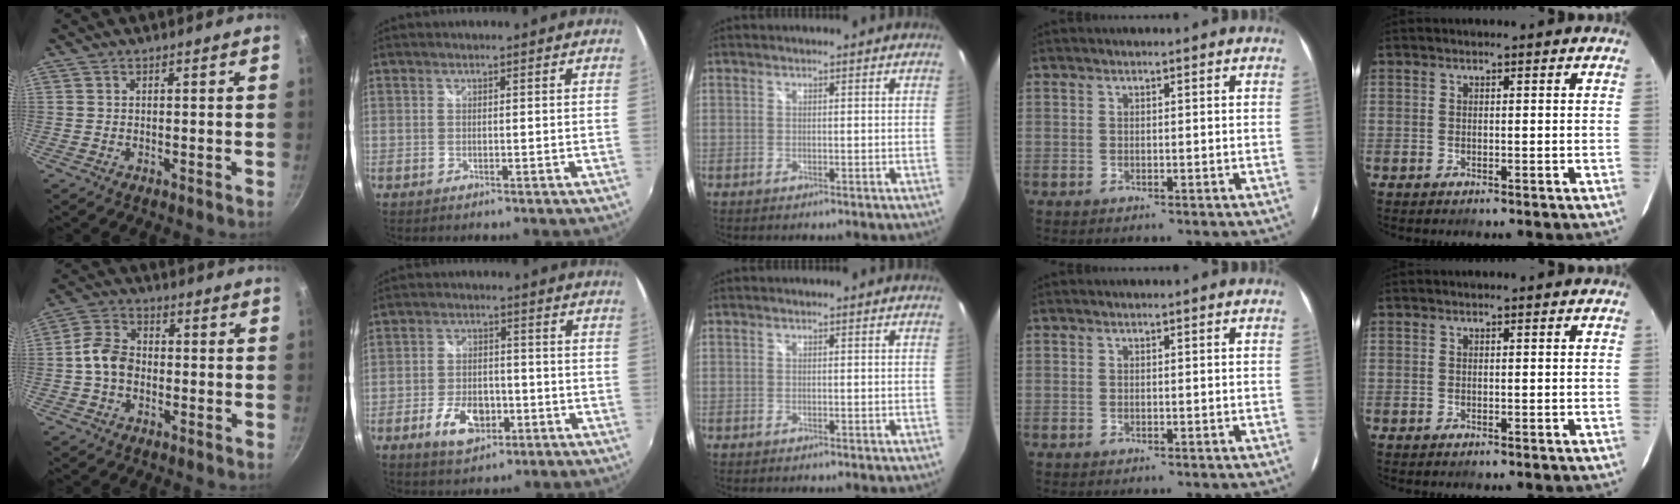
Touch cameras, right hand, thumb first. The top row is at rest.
{"thumb": {"total": 7.2, "force": [-1.1, 5.4, 4.6], "torque": [-0.069, 0.026, -0.032]}, "index": {"total": 8.3, "force": [-3.6, 5.0, 5.6], "torque": [-0.115, 0.004, -0.055]}}